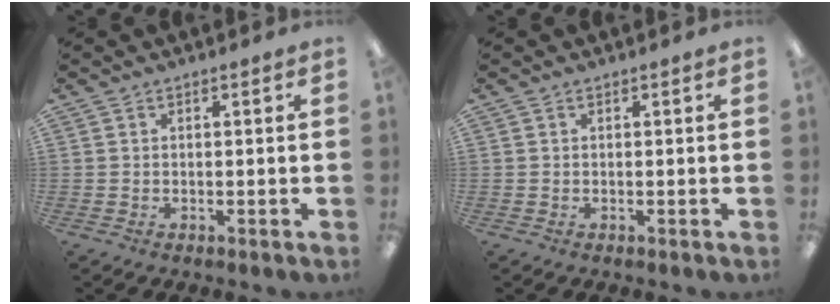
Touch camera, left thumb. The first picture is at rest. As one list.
[{"total": 0.0}]